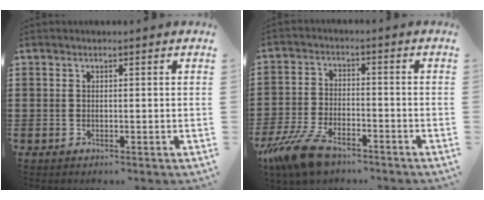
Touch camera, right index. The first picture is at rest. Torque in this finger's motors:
{"motor_torque": [1.32, -0.82, -0.05, -0.09]}